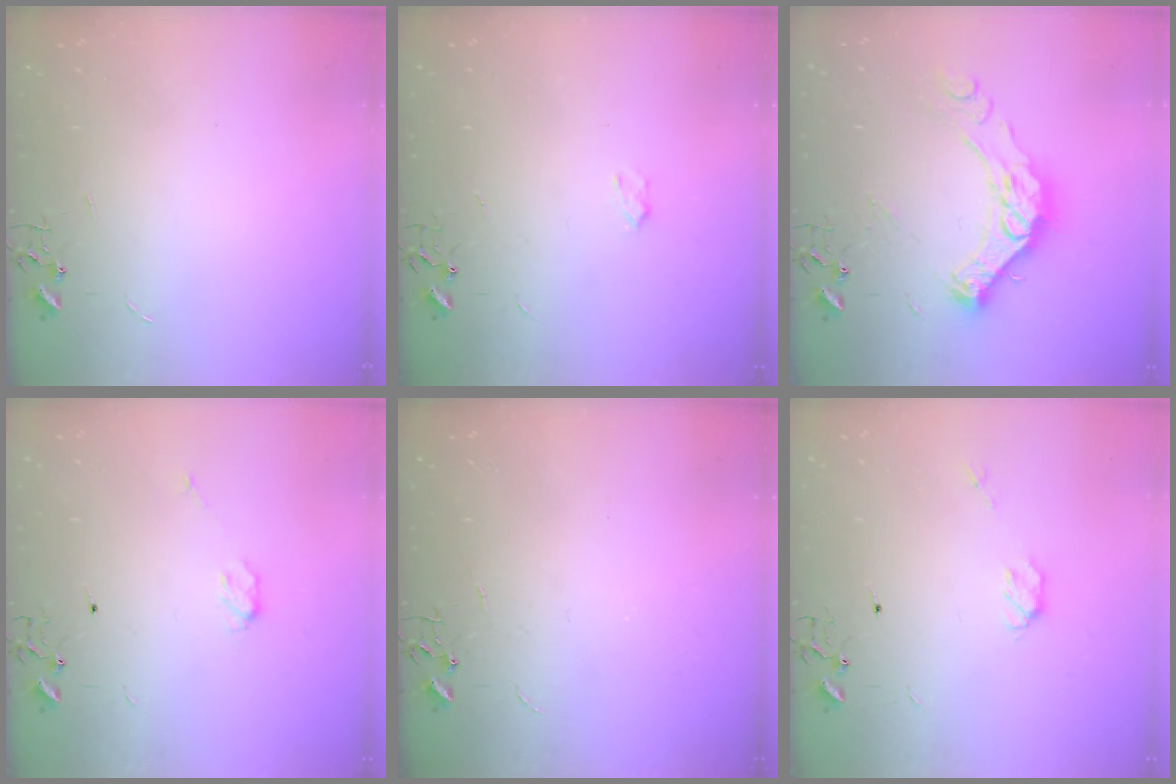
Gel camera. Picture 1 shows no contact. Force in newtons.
{"total": 2.5, "press": 2.4, "slide": 0.4}
{"total": 16.5, "press": 16.5, "slide": 1.2}
{"total": 3.9, "press": 3.9, "slide": 0.2}
{"total": 0.0}
{"total": 3.9, "press": 3.8, "slide": 0.8}